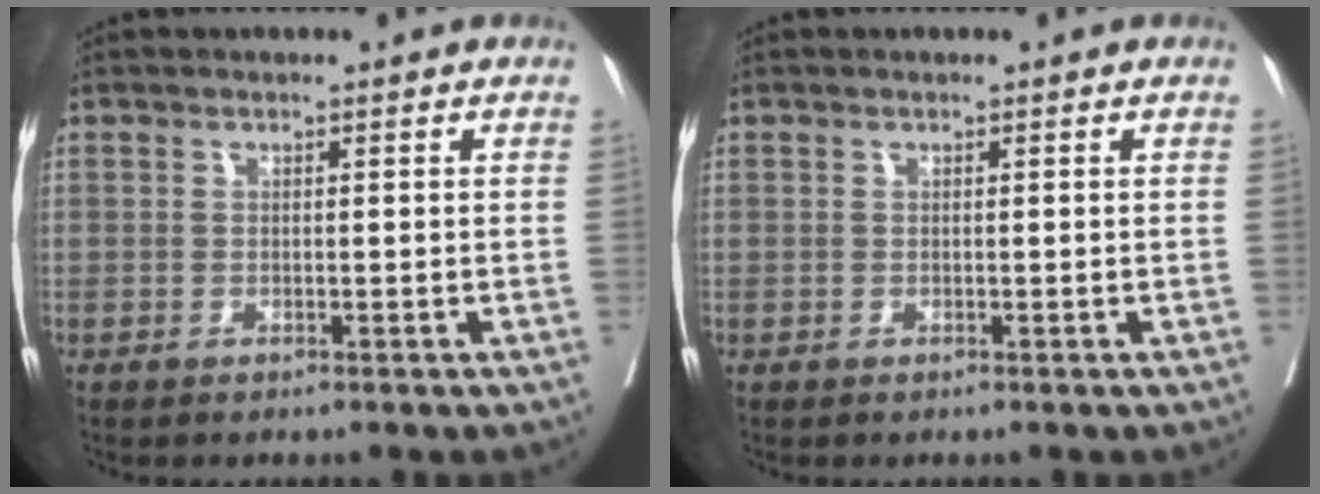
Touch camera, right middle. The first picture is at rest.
{"total": 0.0}